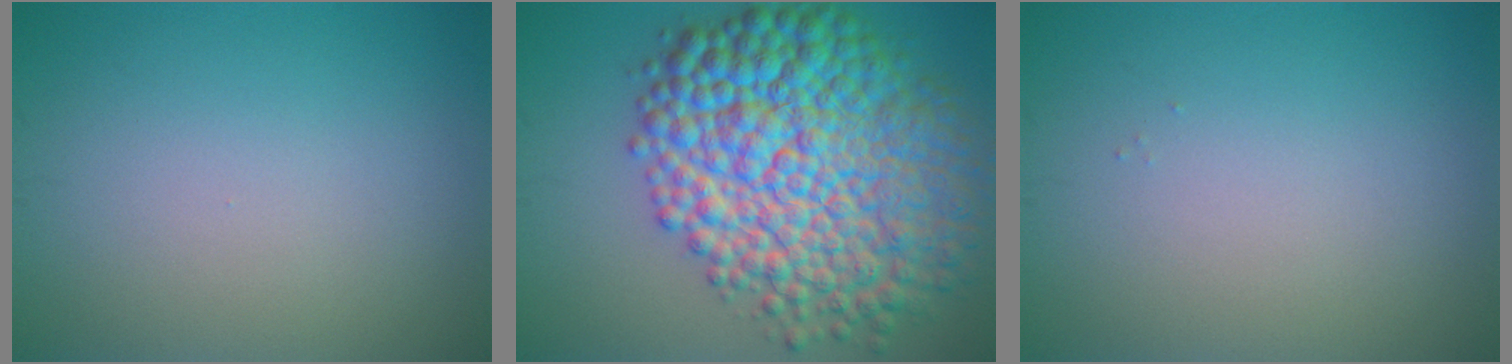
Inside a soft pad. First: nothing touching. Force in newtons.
{"total": 14.3, "press": 14.3, "slide": 0.2}
{"total": 0.0}